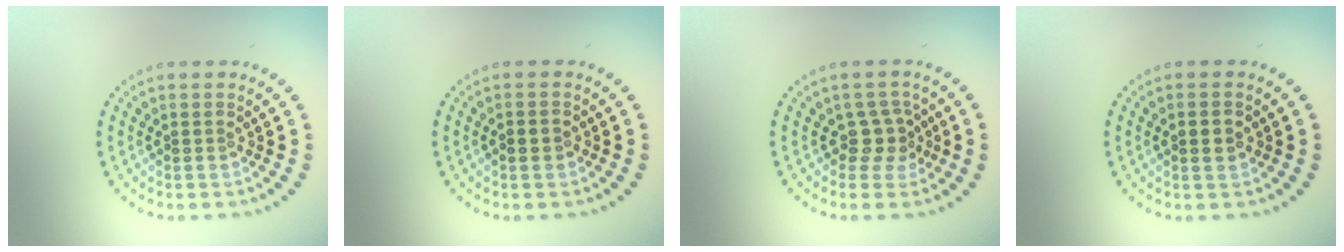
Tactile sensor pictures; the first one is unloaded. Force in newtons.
{"total": 1.1, "press": 1.0, "slide": 0.5}
{"total": 2.1, "press": 1.6, "slide": 1.4}
{"total": 1.3, "press": 1.2, "slide": 0.2}